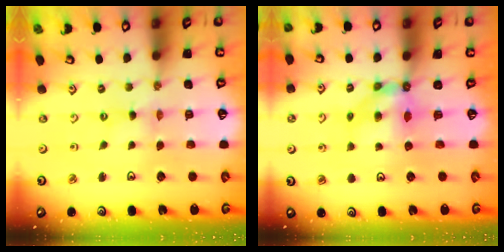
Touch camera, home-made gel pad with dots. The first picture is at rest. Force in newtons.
{"total": 6.2, "press": 6.2, "slide": 0.5}